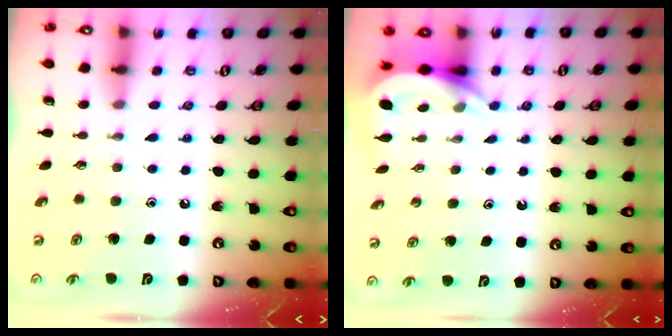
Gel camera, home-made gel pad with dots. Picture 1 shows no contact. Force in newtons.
{"total": 5.3, "press": 5.3, "slide": 0.4}